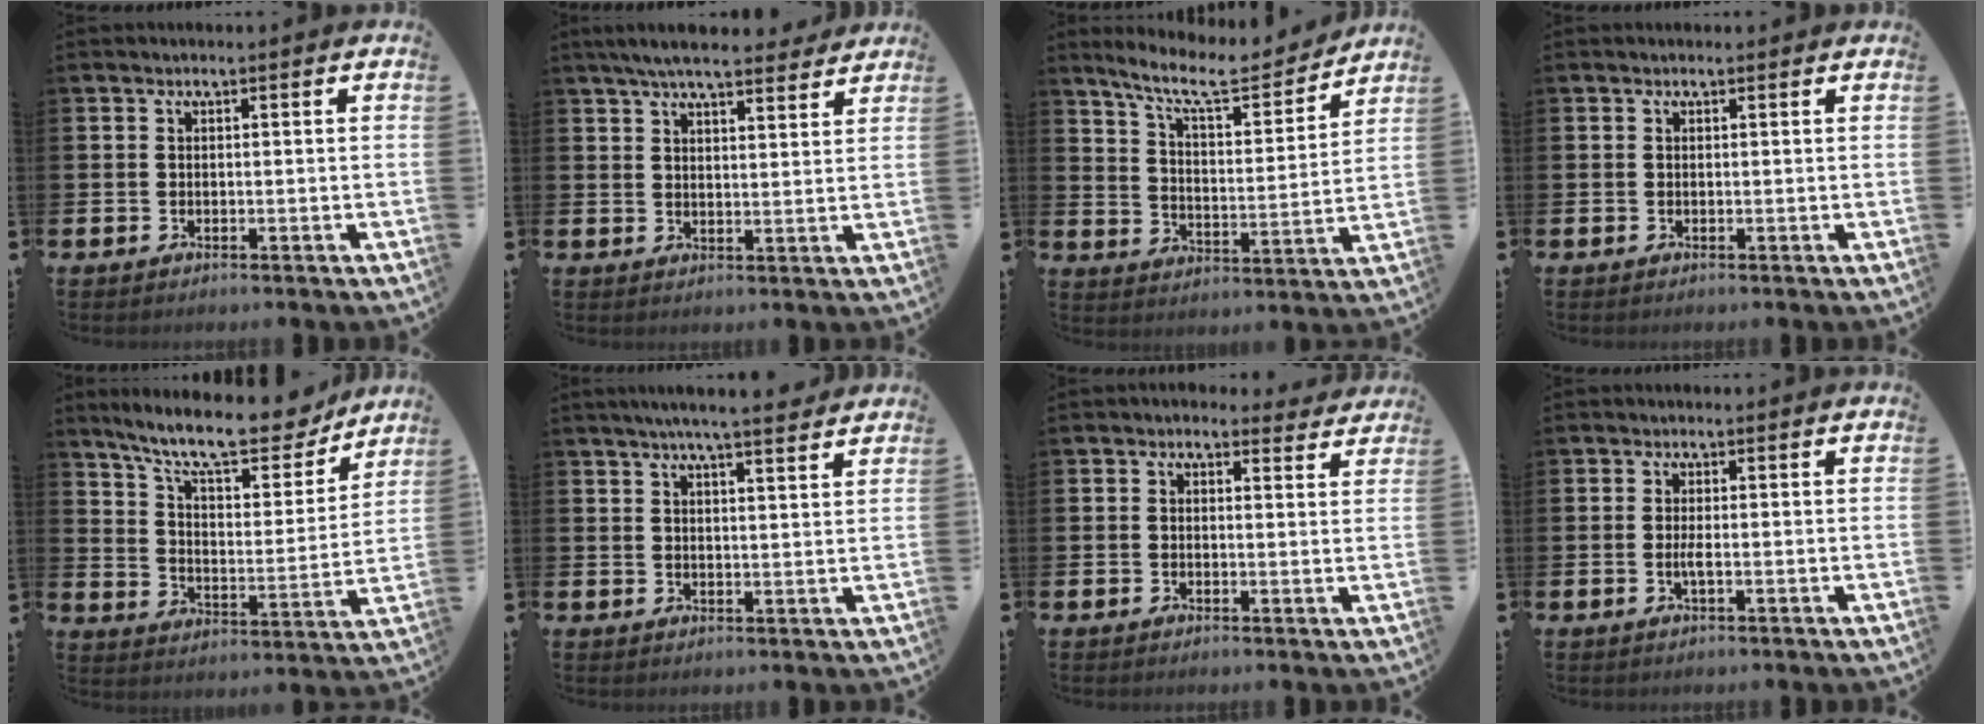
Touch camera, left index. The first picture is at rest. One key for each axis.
{"total": 6.4, "fx": 5.9, "fy": 1.0, "fz": 2.2, "tx": -0.049, "ty": -0.022, "tz": 0.105}
{"total": 9.5, "fx": 8.4, "fy": 1.9, "fz": 4.0, "tx": -0.109, "ty": -0.049, "tz": 0.145}
{"total": 0.0}
{"total": 12.5, "fx": 10.9, "fy": 2.9, "fz": 5.3, "tx": -0.129, "ty": -0.069, "tz": 0.187}
{"total": 5.4, "fx": 5.0, "fy": -0.1, "fz": 2.0, "tx": -0.042, "ty": -0.020, "tz": 0.086}
{"total": 2.1, "fx": 1.9, "fy": 1.0, "fz": 0.1, "tx": 0.001, "ty": -0.006, "tz": 0.030}
{"total": 1.3, "fx": -0.3, "fy": 0.1, "fz": 1.2, "tx": -0.027, "ty": 0.001, "tz": -0.007}